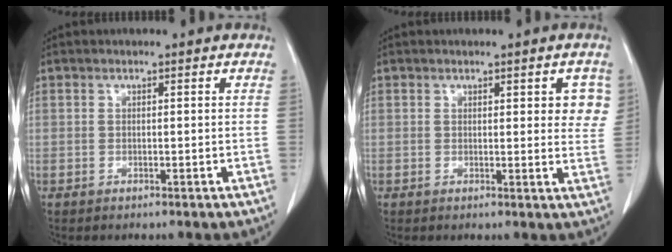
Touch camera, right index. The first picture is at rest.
{"total": 4.7, "force": [1.7, 1.6, 4.1], "torque": [-0.037, -0.002, 0.016]}